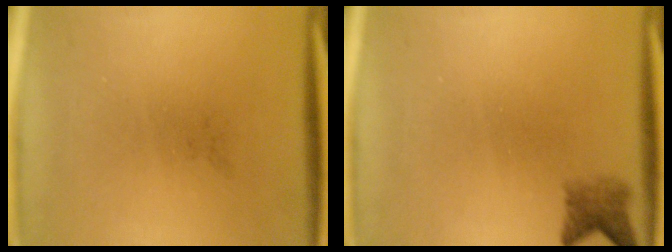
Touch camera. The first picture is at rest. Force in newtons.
{"total": 2.4}